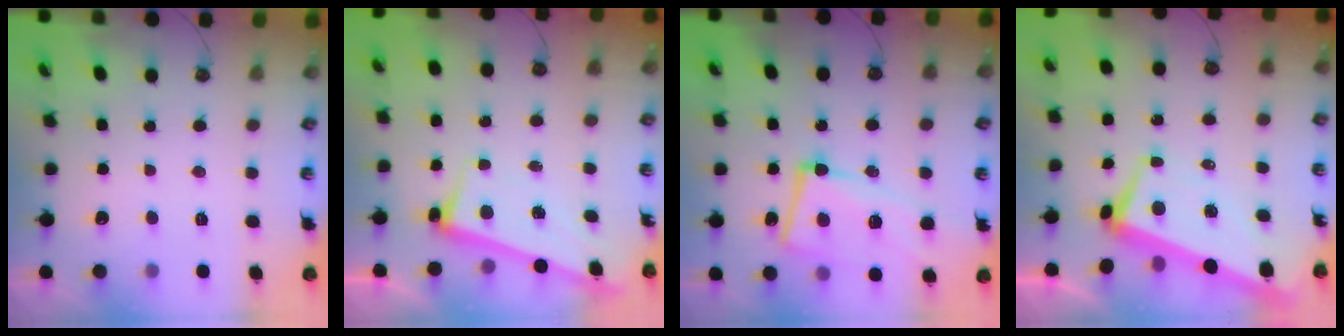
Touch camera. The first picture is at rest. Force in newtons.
{"total": 2.6, "press": 2.5, "slide": 0.9}
{"total": 11.5, "press": 11.2, "slide": 2.5}
{"total": 2.0, "press": 1.6, "slide": 1.2}